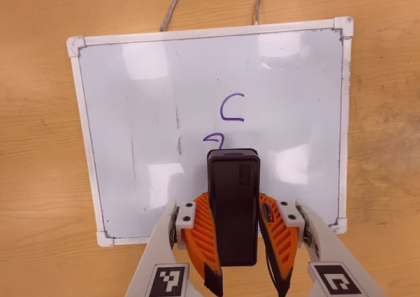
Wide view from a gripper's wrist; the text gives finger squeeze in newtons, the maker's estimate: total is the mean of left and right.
{"total": 8.8, "left": 7.4, "right": 10.2}